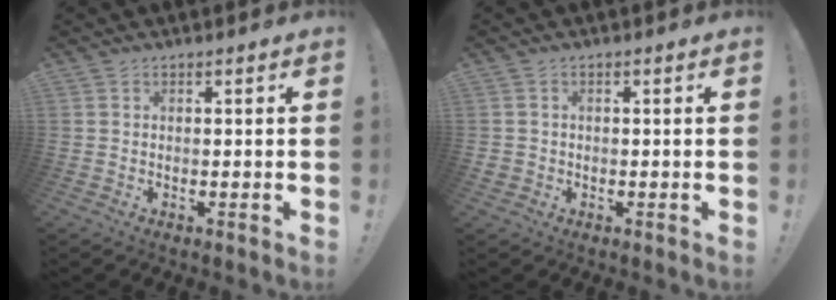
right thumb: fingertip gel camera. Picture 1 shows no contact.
{"total": 1.5, "force": [0.0, 1.5, 0.2], "torque": [0.006, -0.002, -0.001]}